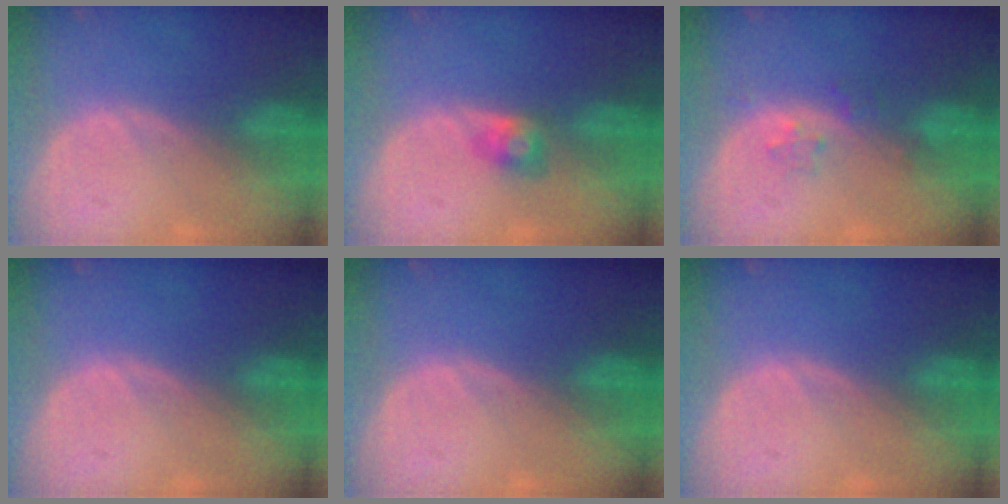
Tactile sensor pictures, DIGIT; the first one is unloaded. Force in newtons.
{"total": 2.6, "press": 2.5, "slide": 0.7}
{"total": 2.3, "press": 2.2, "slide": 0.3}
{"total": 0.0}
{"total": 0.0}
{"total": 0.0}